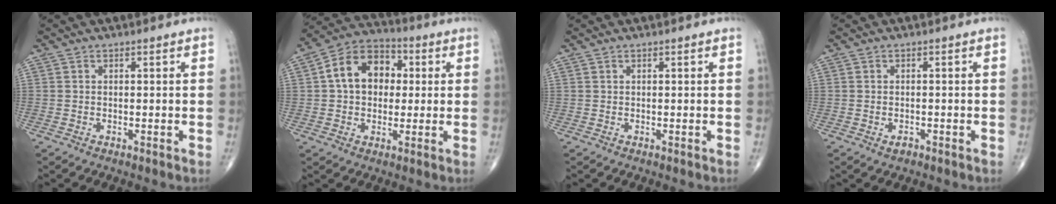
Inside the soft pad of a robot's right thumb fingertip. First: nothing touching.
{"total": 12.4, "force": [1.7, 9.2, 8.1], "torque": [-0.103, 0.023, 0.016]}
{"total": 0.0}
{"total": 1.5, "force": [-0.8, 0.9, 0.9], "torque": [-0.015, 0.004, -0.012]}